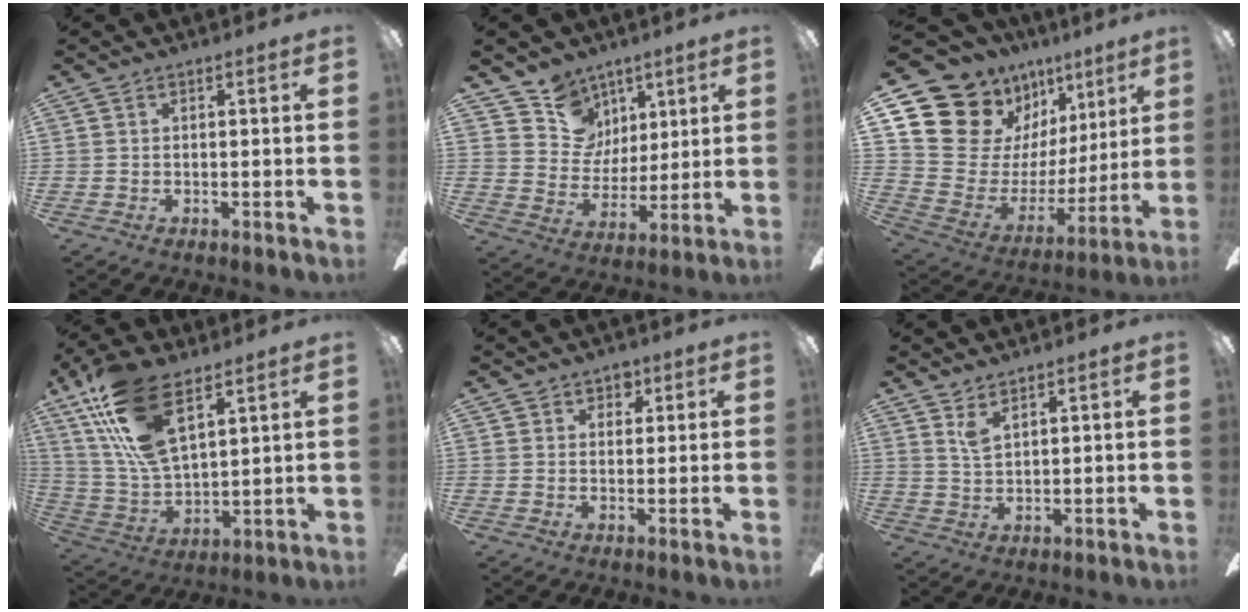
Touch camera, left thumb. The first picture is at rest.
{"total": 11.9, "force": [7.2, 9.3, 1.7], "torque": [-0.037, -0.057, 0.143]}
{"total": 16.5, "force": [11.3, 10.9, 4.9], "torque": [-0.111, -0.083, 0.230]}
{"total": 19.6, "force": [11.3, 8.8, 13.4], "torque": [-0.295, -0.045, 0.200]}
{"total": 3.3, "force": [2.0, 2.5, 0.5], "torque": [0.005, -0.005, 0.032]}
{"total": 3.6, "force": [2.6, 1.3, 2.1], "torque": [-0.050, 0.000, 0.047]}